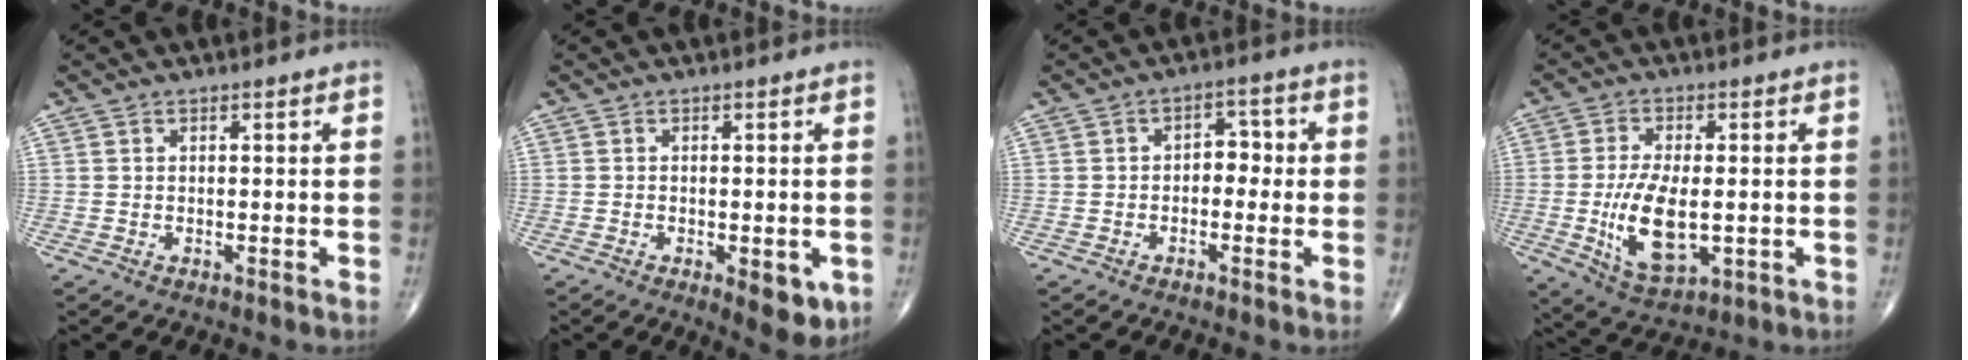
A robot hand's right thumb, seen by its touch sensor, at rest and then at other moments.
{"total": 6.2, "force": [-2.1, 2.5, 5.3], "torque": [-0.054, -0.007, -0.020]}
{"total": 3.9, "force": [-0.6, 2.7, 2.7], "torque": [-0.010, 0.019, -0.020]}
{"total": 12.0, "force": [-1.6, 5.8, 10.4], "torque": [-0.188, -0.012, -0.018]}